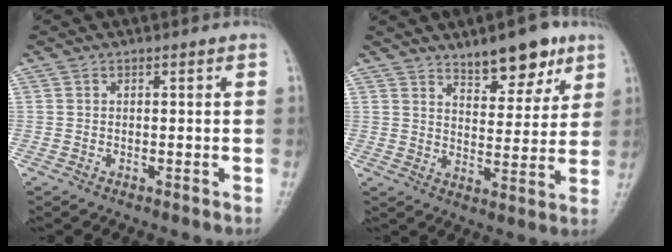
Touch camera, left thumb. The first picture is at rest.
{"total": 10.2, "force": [7.0, 4.1, 6.2], "torque": [-0.058, -0.044, 0.107]}